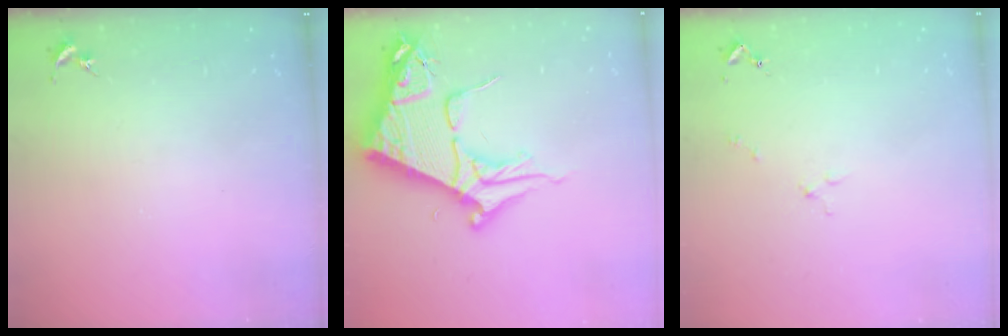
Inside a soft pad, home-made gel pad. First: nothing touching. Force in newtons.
{"total": 10.7, "press": 10.7, "slide": 1.2}
{"total": 1.7, "press": 1.7, "slide": 0.3}